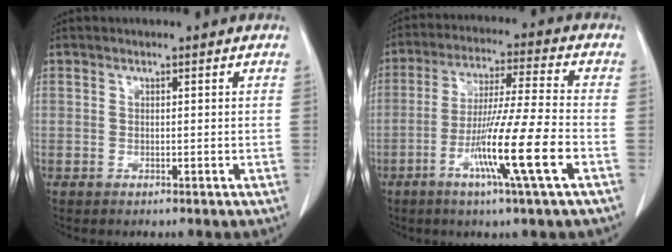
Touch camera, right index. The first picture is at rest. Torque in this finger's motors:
{"motor_torque": [1.74, -0.41, 0.81, 0.21]}